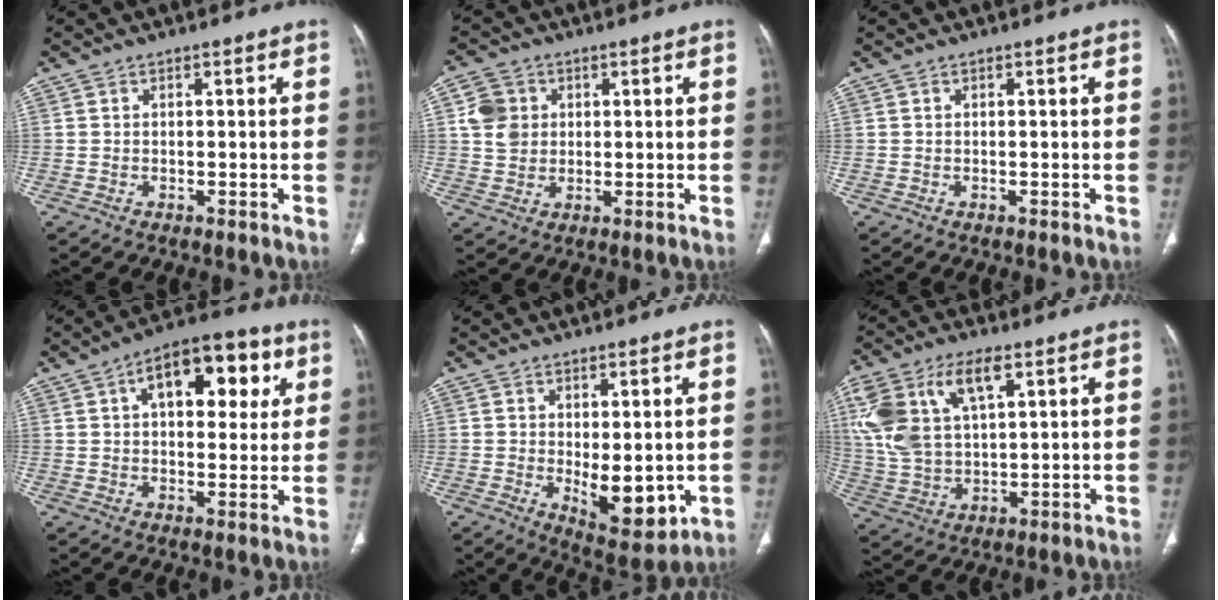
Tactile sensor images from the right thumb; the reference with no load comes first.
{"total": 6.3, "force": [1.5, 5.5, 2.7], "torque": [-0.034, -0.002, 0.027]}
{"total": 0.0}
{"total": 16.0, "force": [5.6, 8.5, 12.3], "torque": [-0.127, 0.009, 0.078]}
{"total": 9.0, "force": [-0.7, 4.3, 7.9], "torque": [-0.088, -0.021, 0.009]}
{"total": 16.4, "force": [6.6, 8.5, 12.4], "torque": [-0.258, 0.000, 0.132]}